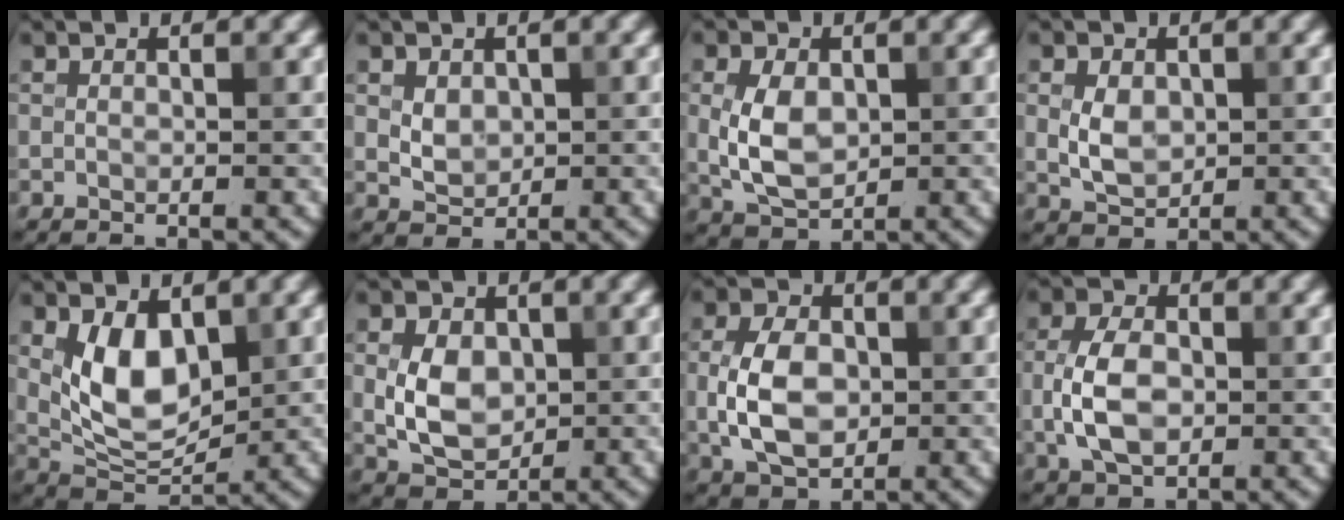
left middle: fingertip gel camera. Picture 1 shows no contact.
{"total": 2.0, "force": [0.4, 1.5, 1.2], "torque": [-0.022, -0.003, 0.012]}
{"total": 4.4, "force": [0.1, 2.9, 3.3], "torque": [-0.070, 0.000, 0.005]}
{"total": 2.8, "force": [0.2, 2.0, 1.9], "torque": [-0.038, -0.001, 0.006]}
{"total": 5.2, "force": [1.3, 3.0, 4.0], "torque": [-0.074, -0.006, 0.029]}
{"total": 4.4, "force": [0.0, 3.2, 3.0], "torque": [-0.058, -0.001, 0.001]}
{"total": 5.5, "force": [-0.3, 3.8, 4.0], "torque": [-0.084, 0.001, -0.008]}
{"total": 4.7, "force": [-0.4, 3.1, 3.6], "torque": [-0.074, 0.001, -0.012]}